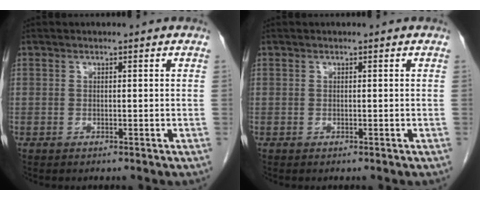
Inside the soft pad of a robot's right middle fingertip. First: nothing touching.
{"total": 0.0}